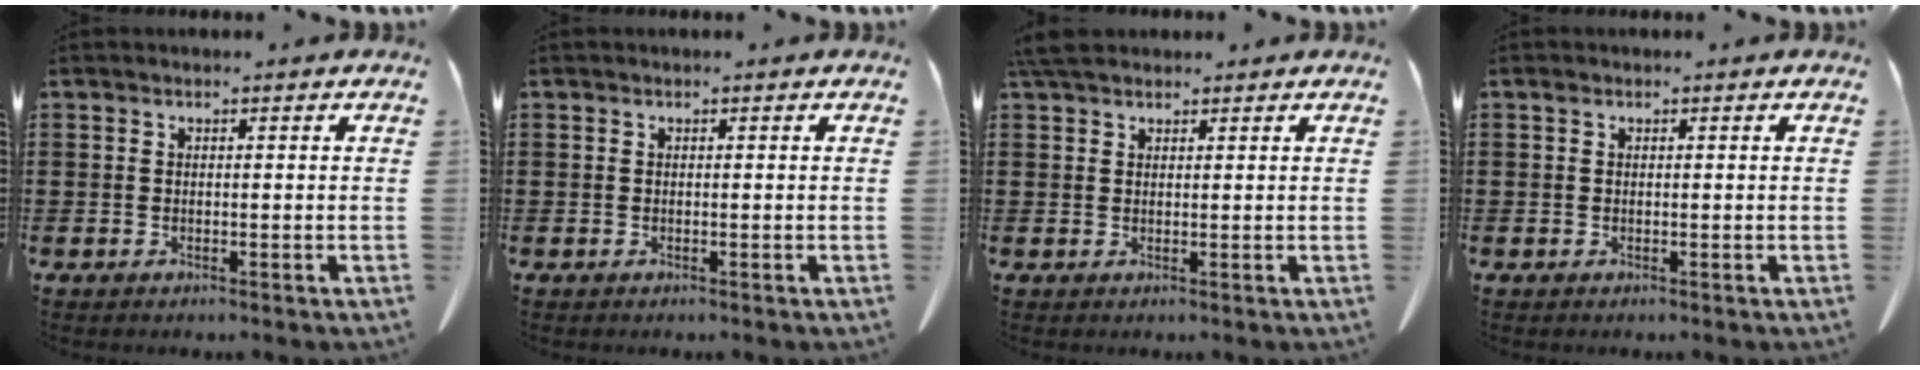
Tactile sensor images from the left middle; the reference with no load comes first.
{"total": 0.0}
{"total": 3.4, "force": [2.7, 1.2, 1.7], "torque": [-0.042, 0.003, 0.053]}
{"total": 0.6, "force": [0.2, 0.5, 0.3], "torque": [-0.008, 0.004, 0.004]}